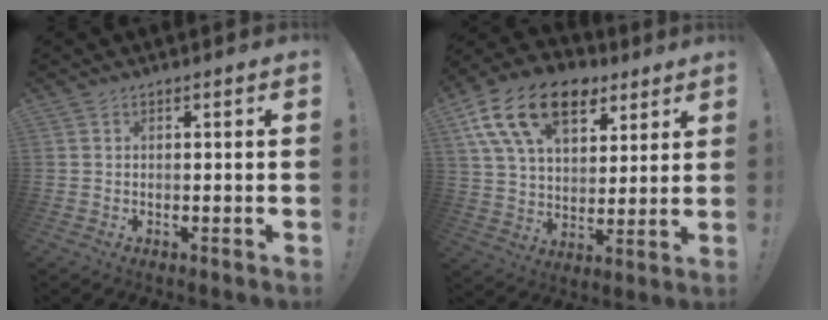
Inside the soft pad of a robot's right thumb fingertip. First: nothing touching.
{"total": 20.2, "force": [10.3, 12.4, 12.2], "torque": [-0.200, -0.043, 0.187]}